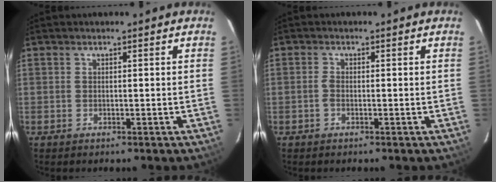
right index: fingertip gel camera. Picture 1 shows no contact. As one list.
[{"total": 1.1, "force": [-0.4, 0.6, 0.9], "torque": [-0.019, 0.002, -0.010]}]